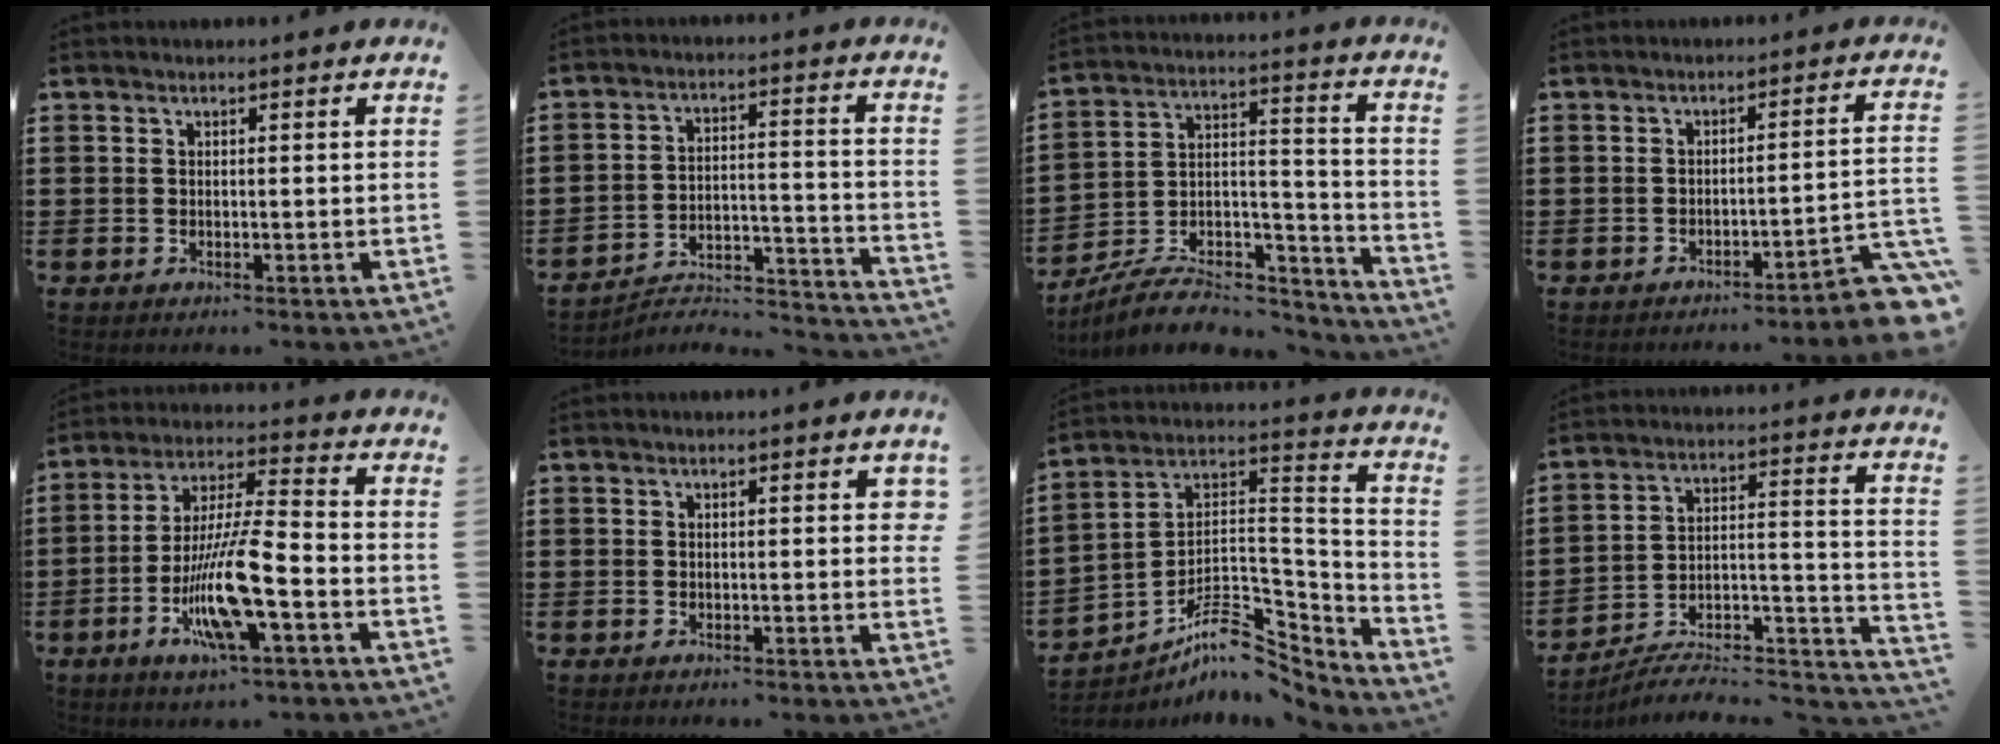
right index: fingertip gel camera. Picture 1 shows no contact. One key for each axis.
{"total": 3.3, "fx": -3.2, "fy": 0.5, "fz": 0.9, "tx": -0.025, "ty": -0.012, "tz": -0.073}
{"total": 7.7, "fx": -6.6, "fy": 2.6, "fz": 3.0, "tx": -0.044, "ty": 0.017, "tz": -0.123}
{"total": 3.8, "fx": -3.1, "fy": -0.1, "fz": 2.1, "tx": -0.040, "ty": -0.017, "tz": -0.065}
{"total": 12.3, "fx": -4.6, "fy": 2.4, "fz": 11.1, "tx": -0.226, "ty": -0.008, "tz": -0.087}
{"total": 1.1, "fx": 0.4, "fy": 0.4, "fz": 0.9, "tx": -0.010, "ty": 0.001, "tz": 0.004}
{"total": 8.1, "fx": -5.8, "fy": 4.0, "fz": 4.1, "tx": -0.077, "ty": 0.002, "tz": -0.109}
{"total": 6.8, "fx": -6.3, "fy": 1.2, "fz": 2.4, "tx": -0.028, "ty": -0.003, "tz": -0.123}